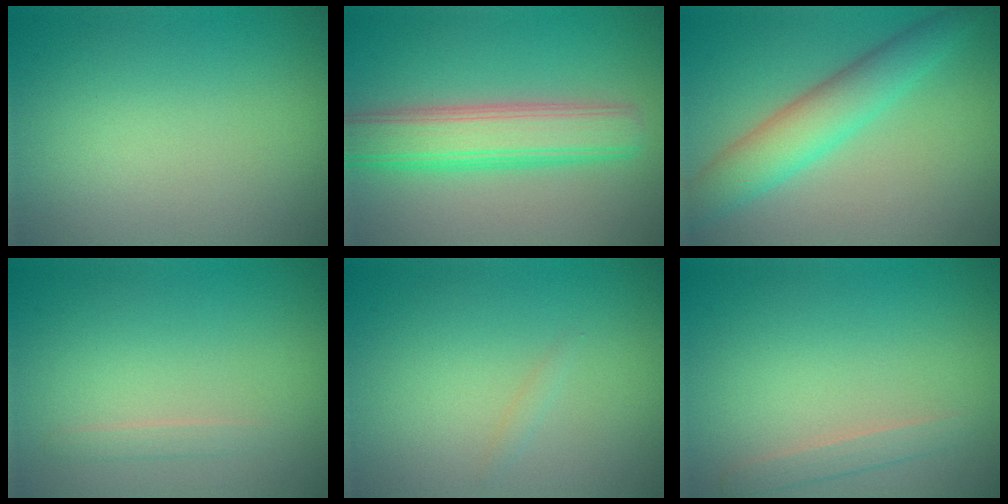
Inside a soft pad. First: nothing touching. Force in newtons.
{"total": 6.1, "press": 6.1, "slide": 0.2}
{"total": 4.8, "press": 4.8, "slide": 0.3}
{"total": 0.9, "press": 0.8, "slide": 0.1}
{"total": 0.5, "press": 0.5, "slide": 0.0}
{"total": 1.4, "press": 1.4, "slide": 0.0}